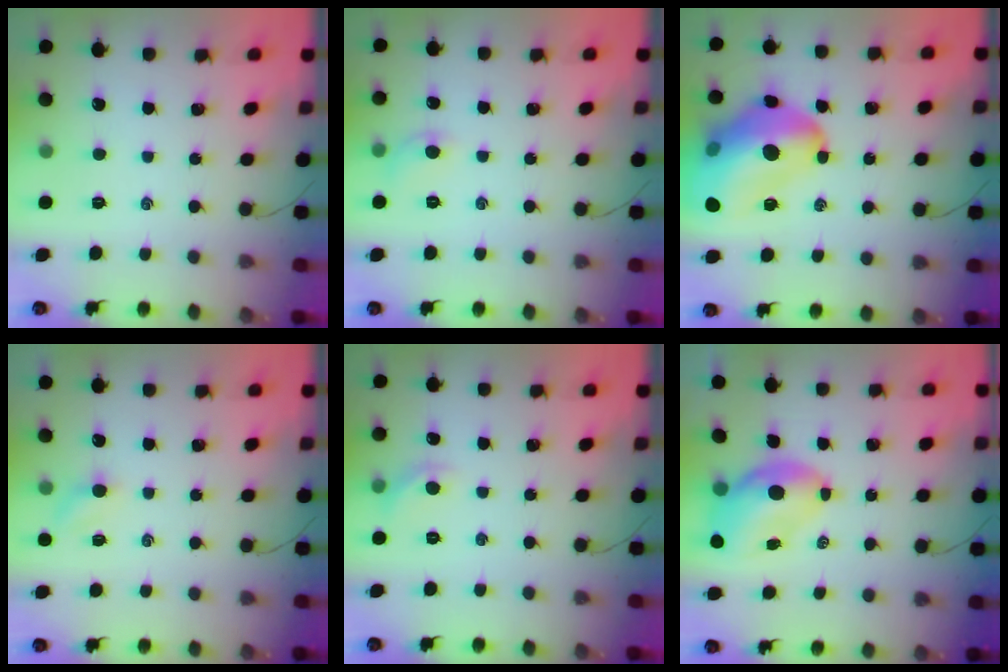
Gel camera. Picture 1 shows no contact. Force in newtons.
{"total": 5.7, "press": 5.5, "slide": 1.5}
{"total": 23.9, "press": 23.4, "slide": 4.7}
{"total": 3.6, "press": 3.4, "slide": 1.1}
{"total": 5.5, "press": 5.3, "slide": 1.4}
{"total": 7.2, "press": 6.9, "slide": 2.1}